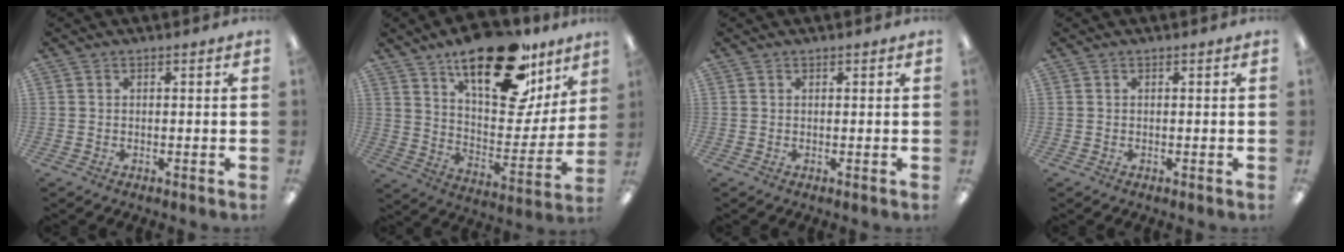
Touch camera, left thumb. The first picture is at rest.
{"total": 25.8, "force": [17.5, 10.6, 15.8], "torque": [-0.218, -0.116, 0.290]}
{"total": 0.0}
{"total": 0.0}